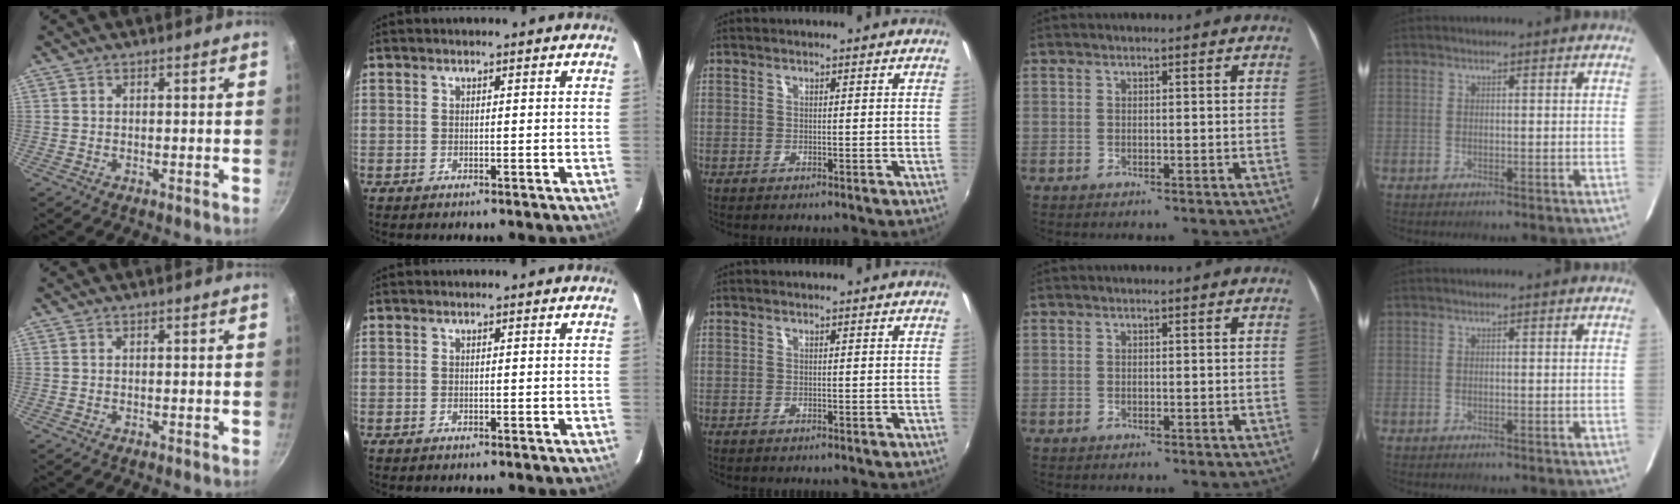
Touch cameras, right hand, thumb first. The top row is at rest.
{}